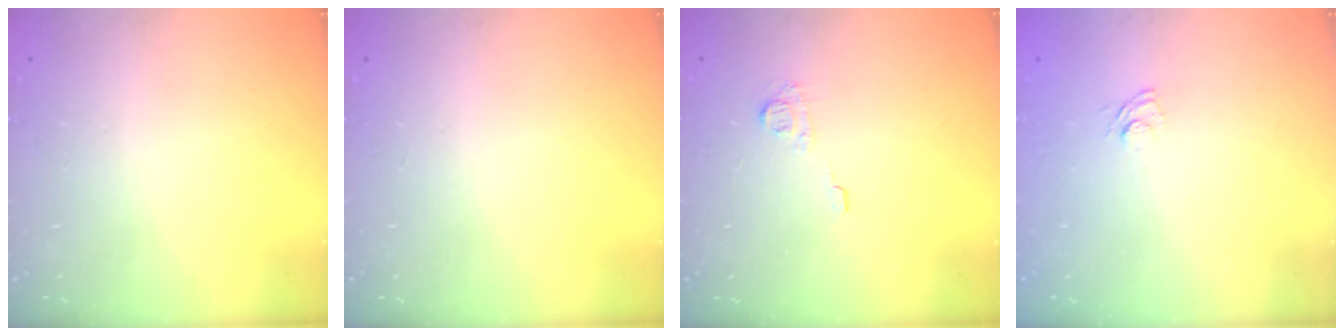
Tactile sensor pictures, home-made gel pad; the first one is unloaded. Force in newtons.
{"total": 0.0}
{"total": 5.5, "press": 5.5, "slide": 0.3}
{"total": 5.4, "press": 5.3, "slide": 1.2}